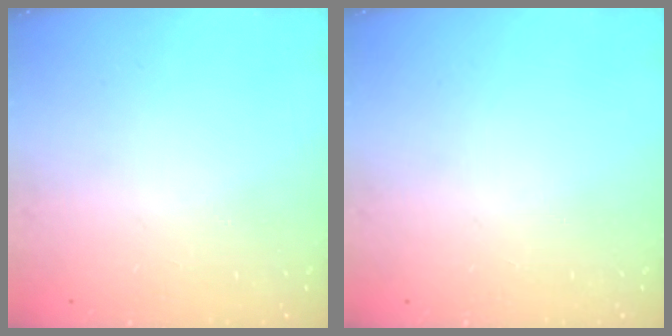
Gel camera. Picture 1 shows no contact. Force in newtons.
{"total": 0.0}